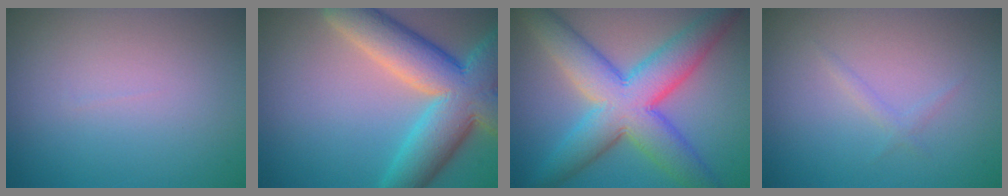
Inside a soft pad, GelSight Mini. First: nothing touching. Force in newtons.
{"total": 10.7, "press": 10.6, "slide": 0.6}
{"total": 9.7, "press": 9.7, "slide": 0.2}
{"total": 0.8, "press": 0.8, "slide": 0.1}